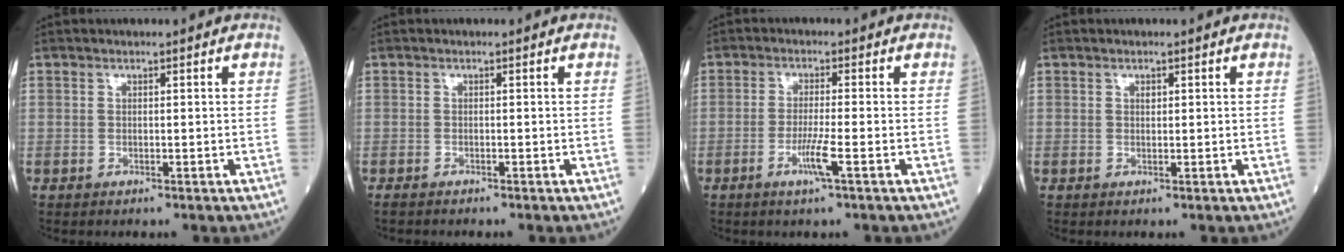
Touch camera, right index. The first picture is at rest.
{"total": 1.0, "force": [-0.9, 0.1, 0.4], "torque": [-0.013, -0.003, -0.014]}
{"total": 4.1, "force": [-1.7, -0.4, 3.7], "torque": [-0.074, -0.009, -0.036]}
{"total": 0.6, "force": [0.3, 0.4, 0.4], "torque": [-0.008, 0.000, 0.004]}